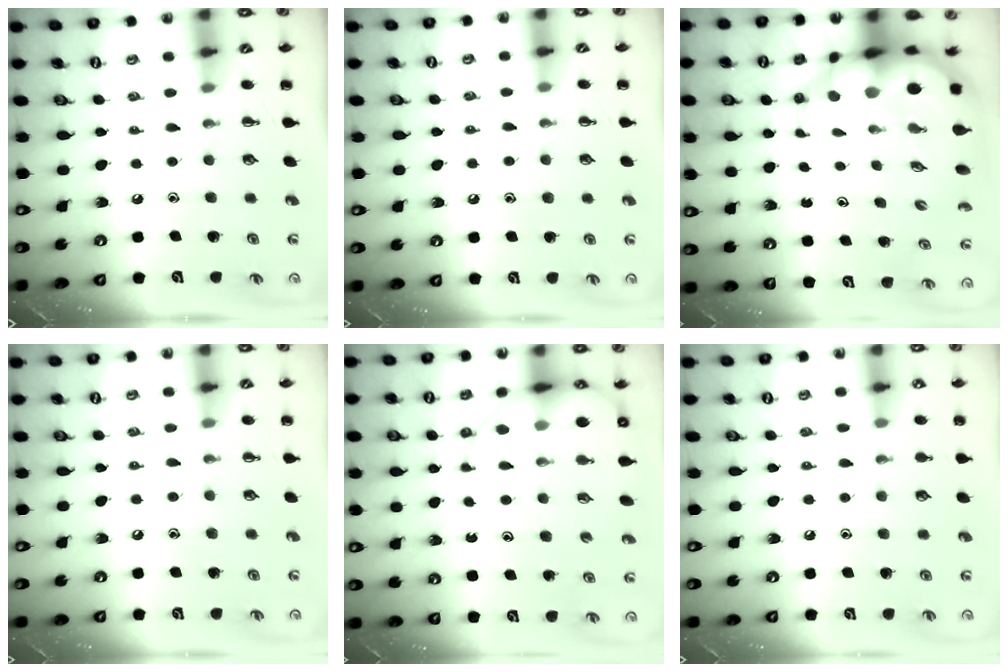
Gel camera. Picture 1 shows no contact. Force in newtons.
{"total": 6.6, "press": 6.4, "slide": 1.4}
{"total": 10.9, "press": 10.5, "slide": 2.7}
{"total": 6.2, "press": 6.0, "slide": 1.7}
{"total": 13.8, "press": 13.3, "slide": 3.9}
{"total": 6.6, "press": 6.2, "slide": 2.2}